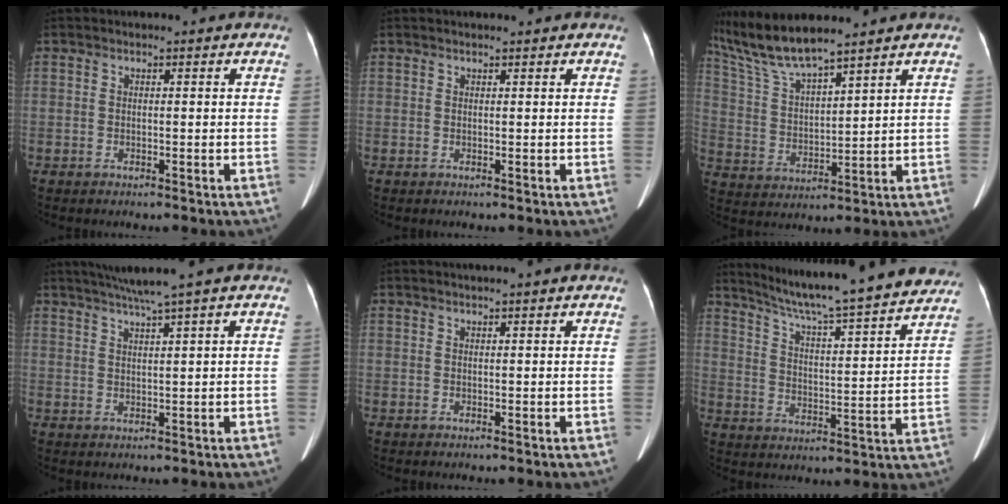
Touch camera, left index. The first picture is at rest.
{"total": 1.1, "force": [1.0, 0.2, 0.4], "torque": [-0.007, 0.017, 0.018]}
{"total": 10.7, "force": [9.6, -0.1, 4.9], "torque": [-0.112, 0.007, 0.196]}
{"total": 5.3, "force": [4.0, -1.5, 3.2], "torque": [-0.055, 0.010, 0.072]}
{"total": 1.9, "force": [1.6, -0.2, 0.9], "torque": [-0.009, 0.019, 0.029]}
{"total": 24.0, "force": [21.6, 0.7, 10.3], "torque": [-0.165, -0.026, 0.295]}